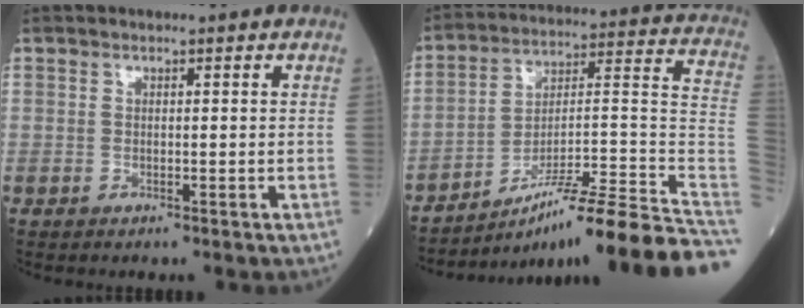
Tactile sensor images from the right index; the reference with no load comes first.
{"total": 24.0, "force": [-17.9, -0.8, 15.9], "torque": [-0.144, 0.018, -0.279]}